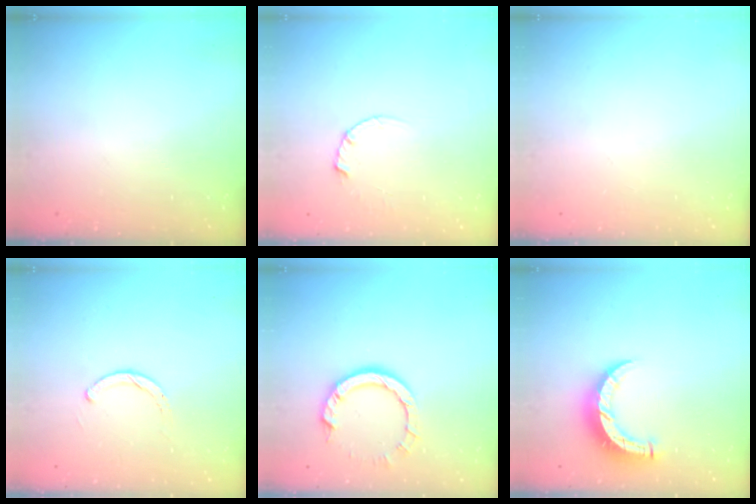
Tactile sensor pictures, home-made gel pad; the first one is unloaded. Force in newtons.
{"total": 2.4, "press": 2.4, "slide": 0.3}
{"total": 0.0}
{"total": 1.9, "press": 1.9, "slide": 0.2}
{"total": 9.3, "press": 9.3, "slide": 1.0}
{"total": 8.6, "press": 8.6, "slide": 0.6}